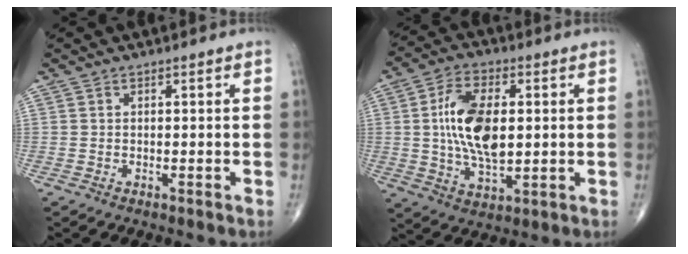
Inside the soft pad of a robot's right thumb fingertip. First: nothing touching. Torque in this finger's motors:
{"motor_torque": [1.45, 2.03, 1.42, 0.09, 0.18]}